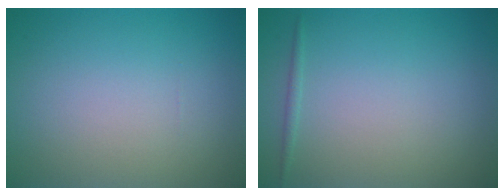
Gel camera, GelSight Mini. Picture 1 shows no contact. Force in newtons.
{"total": 0.6, "press": 0.6, "slide": 0.0}